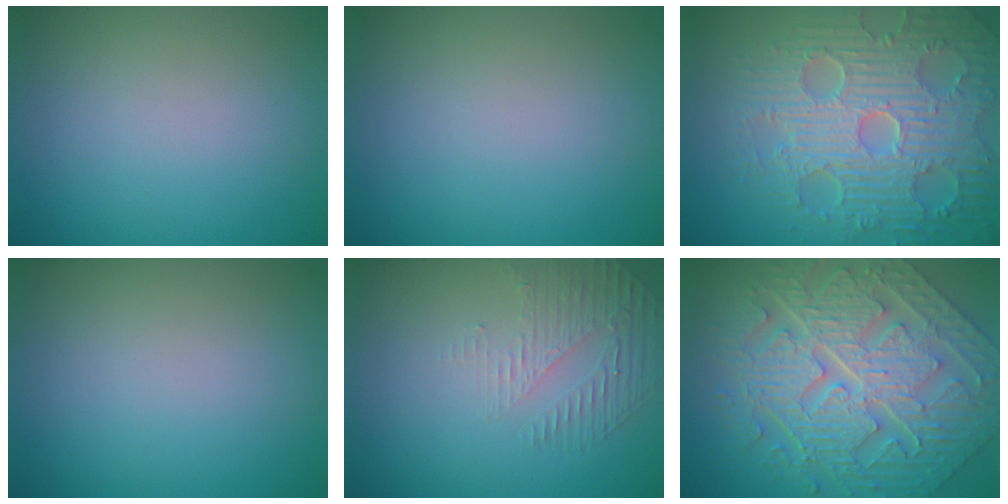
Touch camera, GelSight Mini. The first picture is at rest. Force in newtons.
{"total": 0.0}
{"total": 9.4, "press": 6.9, "slide": 6.4}
{"total": 0.0}
{"total": 1.8, "press": 1.1, "slide": 1.5}
{"total": 10.9, "press": 7.7, "slide": 7.8}